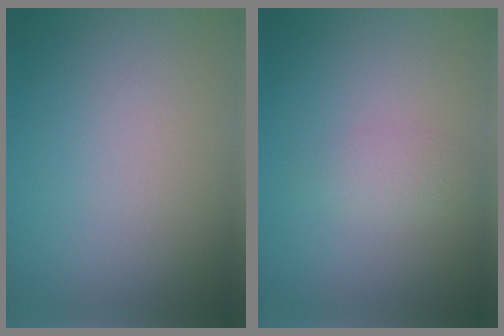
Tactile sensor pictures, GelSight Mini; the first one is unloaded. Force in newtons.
{"total": 1.6, "press": 1.6, "slide": 0.1}